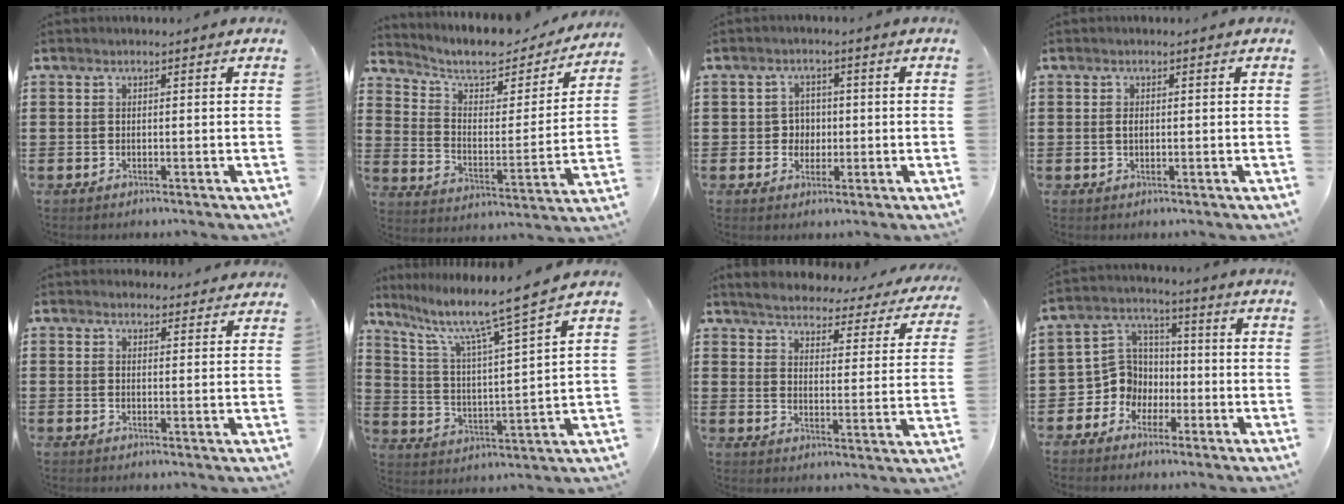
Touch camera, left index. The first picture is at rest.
{"total": 6.9, "force": [5.8, 2.2, 3.0], "torque": [-0.078, -0.036, 0.096]}
{"total": 3.1, "force": [-0.1, 2.8, 1.2], "torque": [-0.028, 0.003, -0.008]}
{"total": 1.1, "force": [0.1, 0.5, 1.0], "torque": [-0.021, 0.003, 0.001]}
{"total": 2.7, "force": [2.6, 0.6, 0.0], "torque": [0.000, -0.009, 0.048]}
{"total": 7.7, "force": [5.9, -0.1, 4.9], "torque": [-0.121, -0.042, 0.089]}
{"total": 3.6, "force": [3.6, 0.1, 0.5], "torque": [-0.035, -0.033, 0.055]}
{"total": 7.6, "force": [-1.6, 7.1, 2.3], "torque": [-0.095, -0.001, -0.034]}